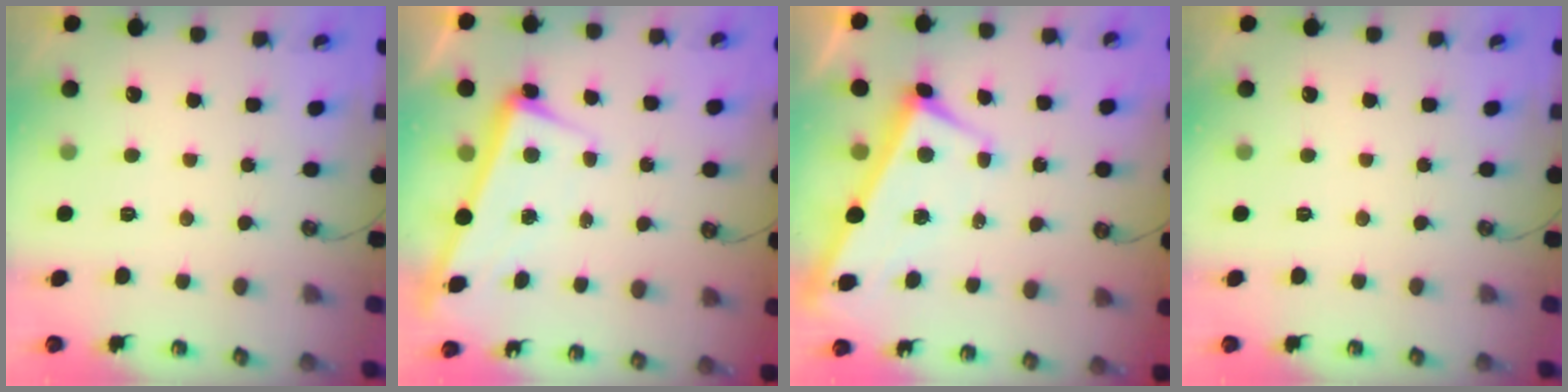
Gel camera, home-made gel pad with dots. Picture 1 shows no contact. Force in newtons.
{"total": 2.6, "press": 2.4, "slide": 1.1}
{"total": 3.0, "press": 2.9, "slide": 0.9}
{"total": 0.0}